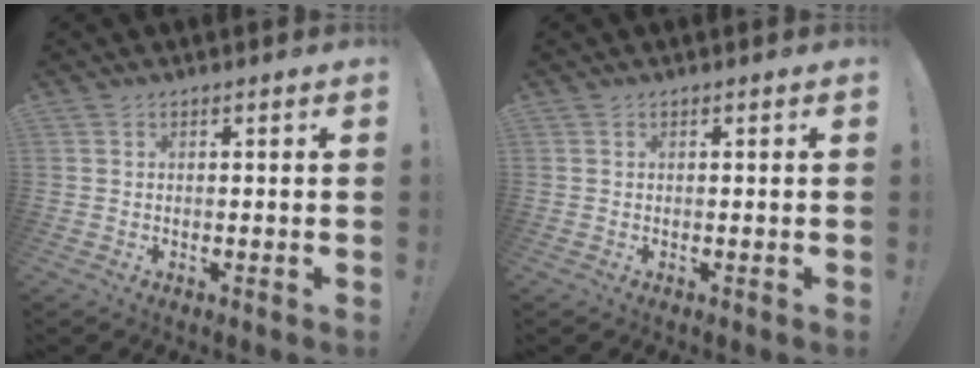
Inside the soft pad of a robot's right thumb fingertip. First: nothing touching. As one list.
[{"total": 0.0}]